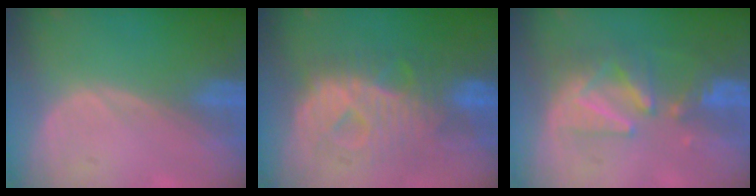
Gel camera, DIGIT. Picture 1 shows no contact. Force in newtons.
{"total": 9.8, "press": 9.8, "slide": 0.6}
{"total": 8.6, "press": 8.0, "slide": 3.1}